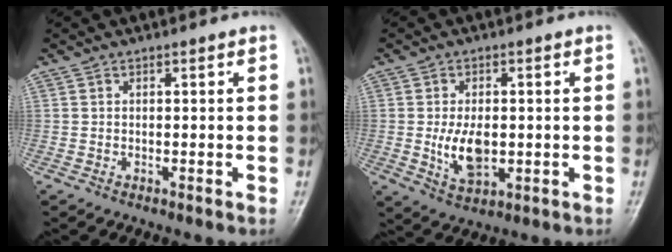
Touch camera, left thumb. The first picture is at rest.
{"total": 7.4, "force": [-0.5, 4.4, 6.0], "torque": [-0.099, -0.008, -0.002]}